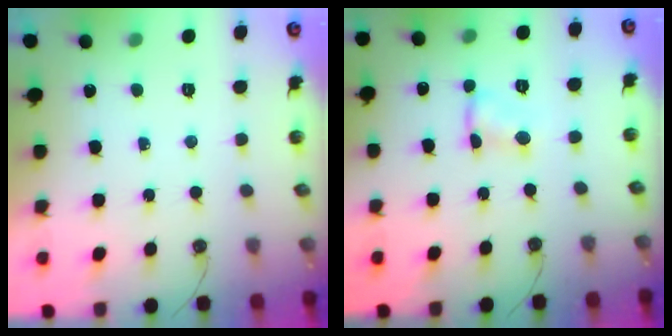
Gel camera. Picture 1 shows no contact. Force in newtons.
{"total": 1.9, "press": 1.9, "slide": 0.3}